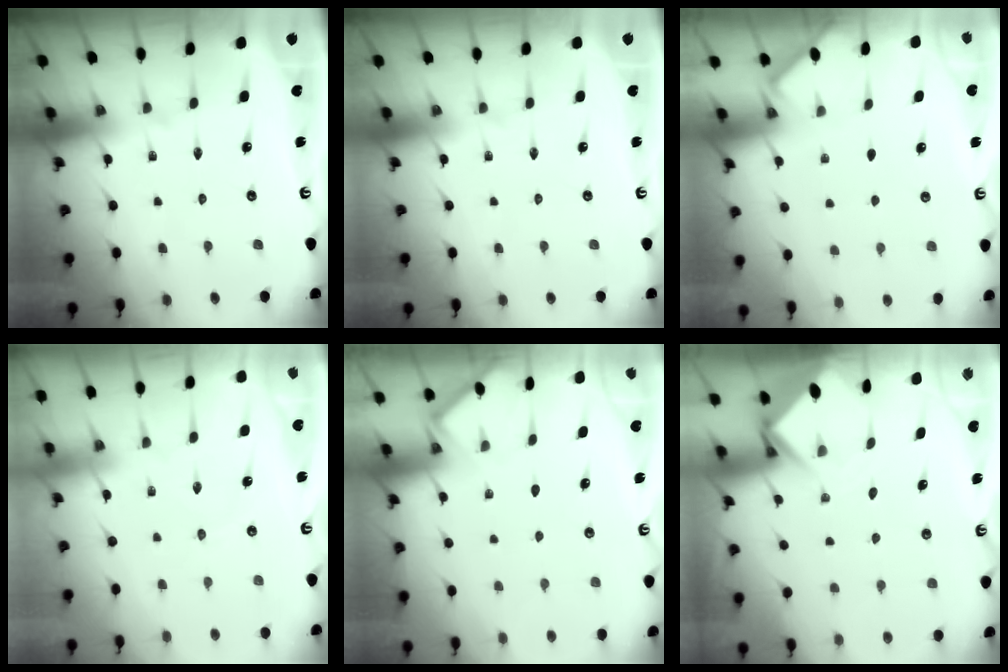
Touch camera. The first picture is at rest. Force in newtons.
{"total": 0.0}
{"total": 2.0, "press": 2.0, "slide": 0.3}
{"total": 1.7, "press": 1.7, "slide": 0.3}
{"total": 4.3, "press": 4.3, "slide": 0.4}
{"total": 3.6, "press": 3.6, "slide": 0.2}